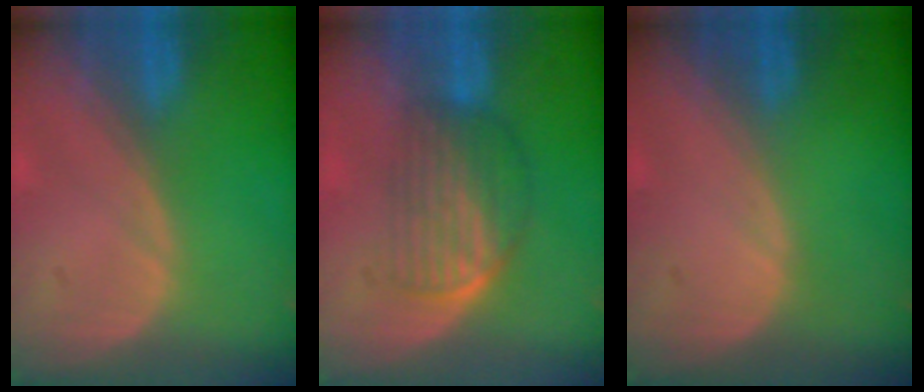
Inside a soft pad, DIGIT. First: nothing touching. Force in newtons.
{"total": 7.0, "press": 5.8, "slide": 3.8}
{"total": 0.0}